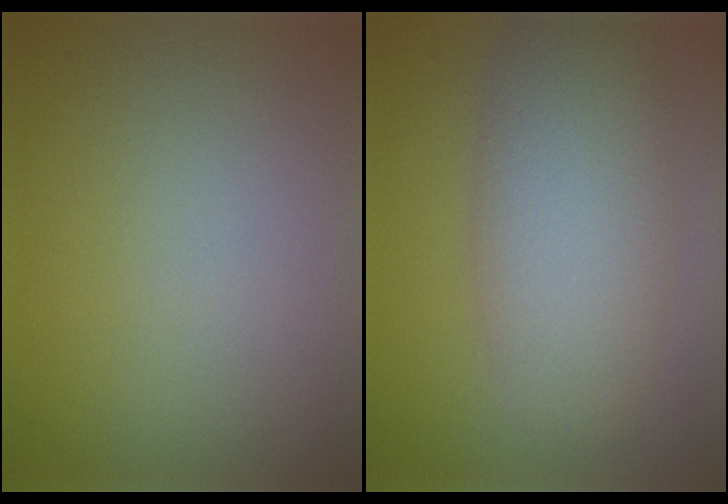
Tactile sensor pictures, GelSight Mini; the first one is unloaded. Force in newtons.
{"total": 6.5, "press": 6.5, "slide": 0.4}